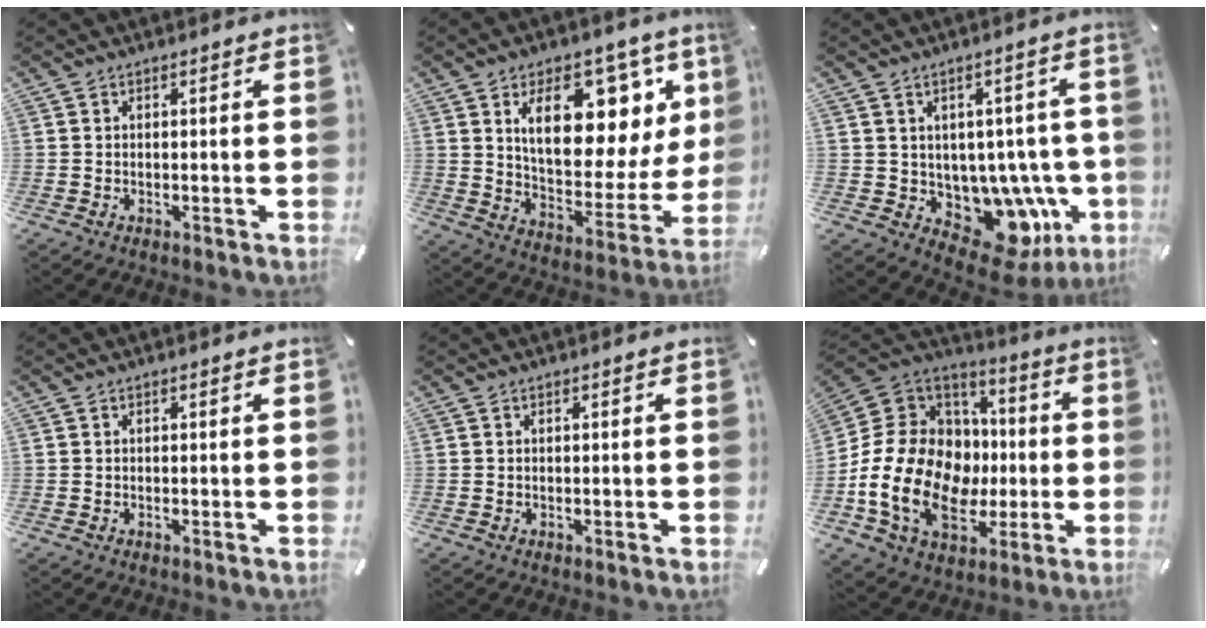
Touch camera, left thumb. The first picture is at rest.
{"total": 19.1, "force": [9.7, 10.6, 12.5], "torque": [-0.176, -0.058, 0.163]}
{"total": 10.6, "force": [-2.6, 7.8, 6.6], "torque": [-0.069, -0.014, -0.025]}
{"total": 0.0}
{"total": 0.0}
{"total": 22.1, "force": [-4.8, 16.5, 13.9], "torque": [-0.301, 0.012, -0.058]}